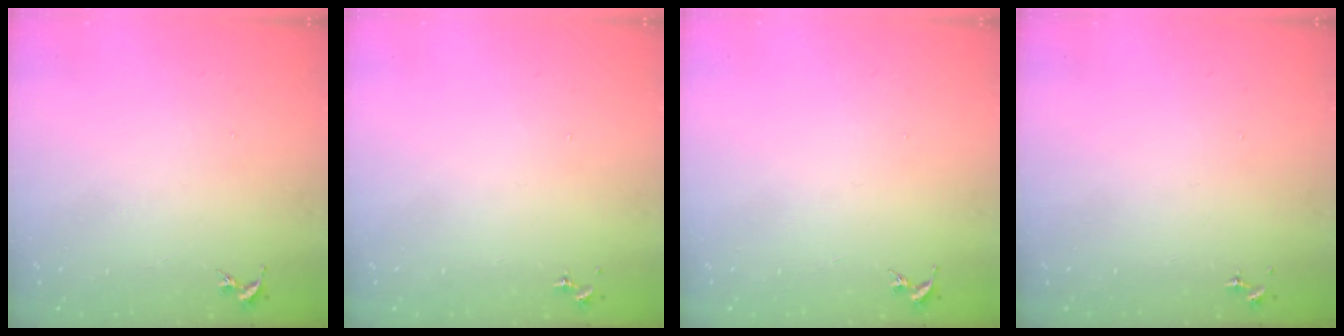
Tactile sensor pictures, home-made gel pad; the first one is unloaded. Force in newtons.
{"total": 0.0}
{"total": 0.0}
{"total": 0.0}